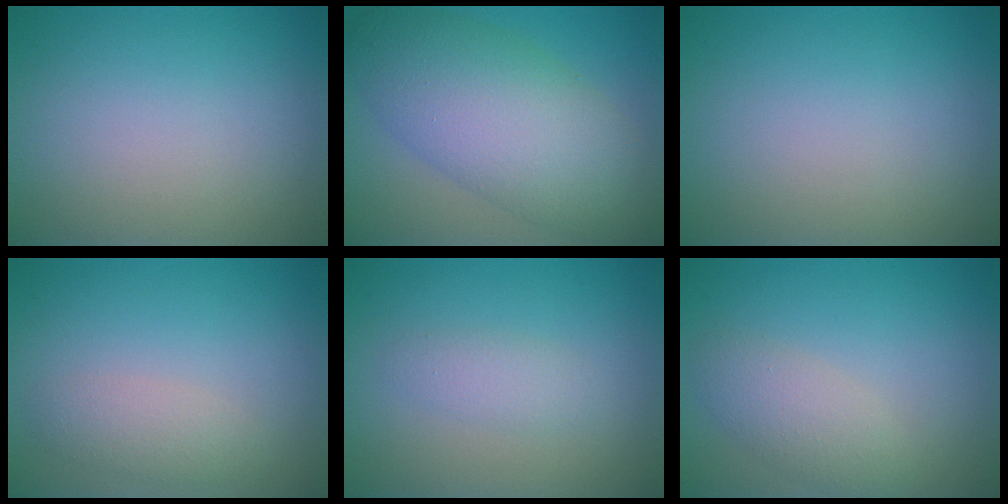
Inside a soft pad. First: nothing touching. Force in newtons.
{"total": 9.8, "press": 9.8, "slide": 0.4}
{"total": 0.0}
{"total": 2.1, "press": 2.0, "slide": 0.1}
{"total": 1.6, "press": 1.6, "slide": 0.1}
{"total": 2.8, "press": 2.8, "slide": 0.1}